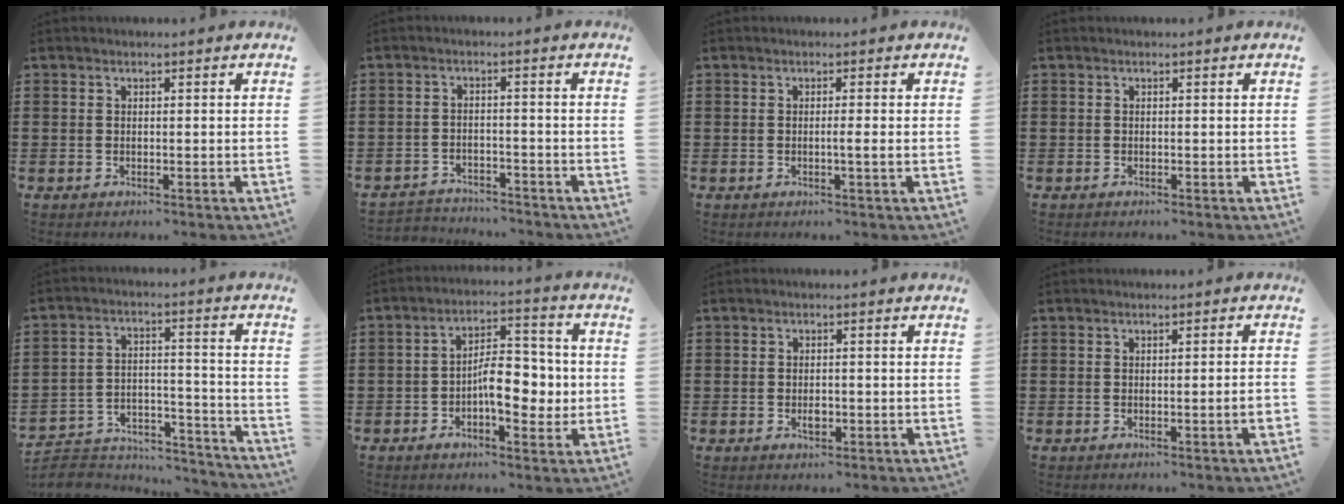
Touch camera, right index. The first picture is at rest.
{"total": 3.0, "force": [-2.9, 0.4, -0.1], "torque": [-0.007, -0.001, -0.064]}
{"total": 1.7, "force": [-0.3, -0.3, 1.6], "torque": [-0.028, -0.006, -0.008]}
{"total": 0.0}
{"total": 5.1, "force": [-4.8, 1.4, 0.9], "torque": [-0.024, 0.006, -0.099]}
{"total": 8.1, "force": [-0.9, 4.3, 6.8], "torque": [-0.085, 0.000, -0.024]}
{"total": 1.8, "force": [-0.4, 0.9, 1.6], "torque": [-0.030, 0.000, -0.007]}
{"total": 1.7, "force": [-0.3, -0.2, 1.7], "torque": [-0.026, -0.006, -0.006]}